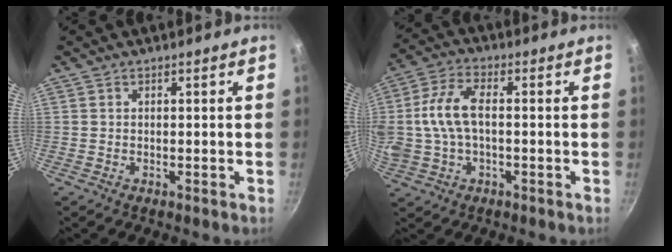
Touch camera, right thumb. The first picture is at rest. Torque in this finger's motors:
{"motor_torque": [0.46, 0.46, 0.89, 0.79, 0.21]}